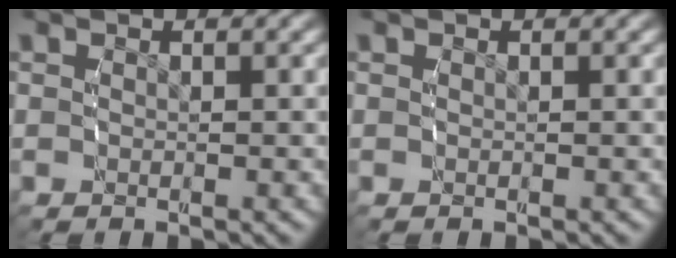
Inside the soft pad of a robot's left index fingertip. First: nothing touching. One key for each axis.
{"total": 0.0}